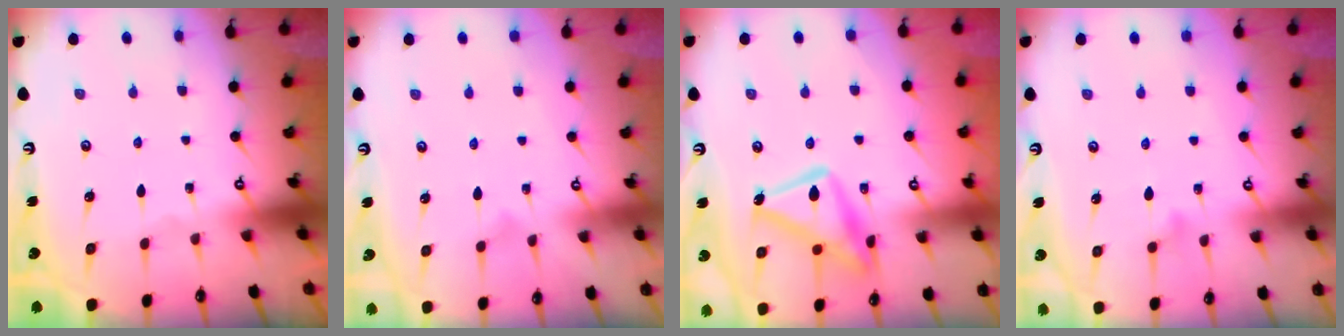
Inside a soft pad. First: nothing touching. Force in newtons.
{"total": 4.3, "press": 4.2, "slide": 0.3}
{"total": 16.8, "press": 16.8, "slide": 1.0}
{"total": 8.6, "press": 8.6, "slide": 0.9}